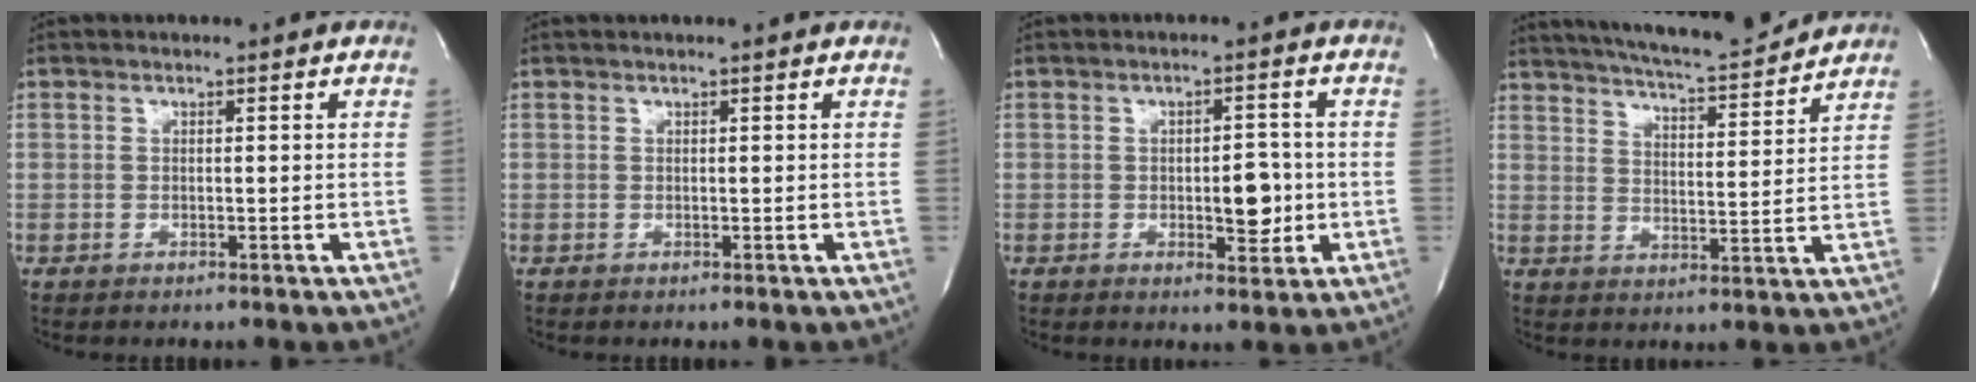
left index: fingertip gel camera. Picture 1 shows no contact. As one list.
[{"total": 1.3, "force": [1.2, -0.1, 0.5], "torque": [-0.009, 0.012, 0.016]}, {"total": 4.7, "force": [-0.8, 2.0, 4.2], "torque": [-0.055, -0.003, -0.006]}, {"total": 15.1, "force": [13.9, 1.3, 5.9], "torque": [-0.102, -0.004, 0.203]}]